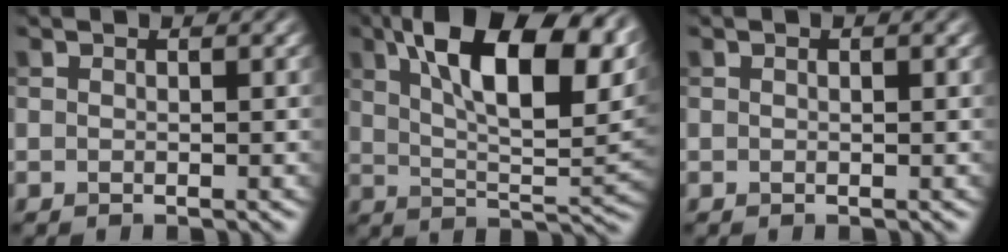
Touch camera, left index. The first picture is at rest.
{"total": 13.8, "force": [5.4, 5.0, 11.6], "torque": [-0.193, 0.012, 0.108]}
{"total": 0.0}